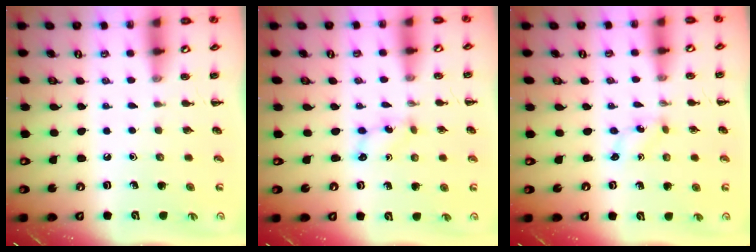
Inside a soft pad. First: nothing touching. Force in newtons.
{"total": 2.7, "press": 2.6, "slide": 0.8}
{"total": 0.0}